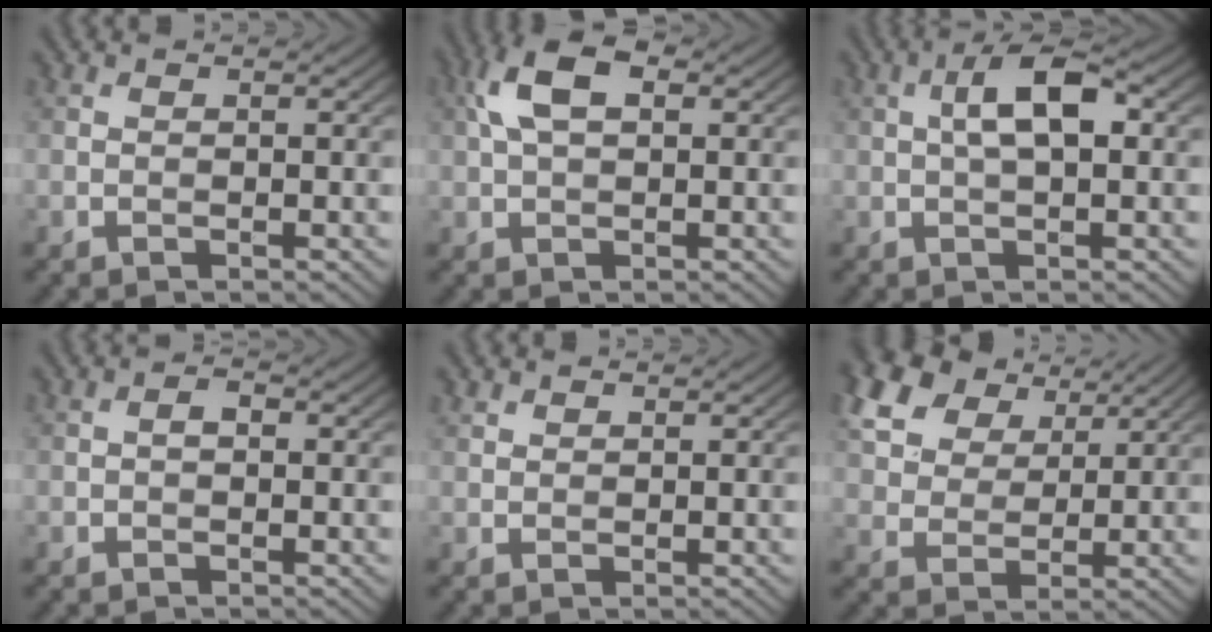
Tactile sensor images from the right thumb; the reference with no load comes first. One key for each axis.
{"total": 6.4, "fx": 1.9, "fy": 3.3, "fz": 5.2, "tx": -0.114, "ty": 0.016, "tz": 0.031}
{"total": 5.6, "fx": 0.9, "fy": 2.0, "fz": 5.1, "tx": -0.096, "ty": 0.012, "tz": 0.013}
{"total": 1.1, "fx": -0.1, "fy": 0.7, "fz": 0.9, "tx": -0.015, "ty": 0.006, "tz": -0.005}
{"total": 1.1, "fx": 0.9, "fy": 0.5, "fz": 0.2, "tx": -0.006, "ty": 0.001, "tz": 0.021}
{"total": 11.7, "fx": 6.9, "fy": 7.3, "fz": 6.0, "tx": -0.174, "ty": 0.027, "tz": 0.129}